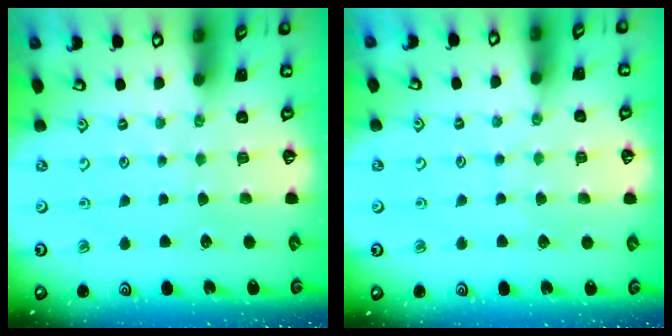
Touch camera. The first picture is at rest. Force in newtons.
{"total": 3.6, "press": 3.6, "slide": 0.4}